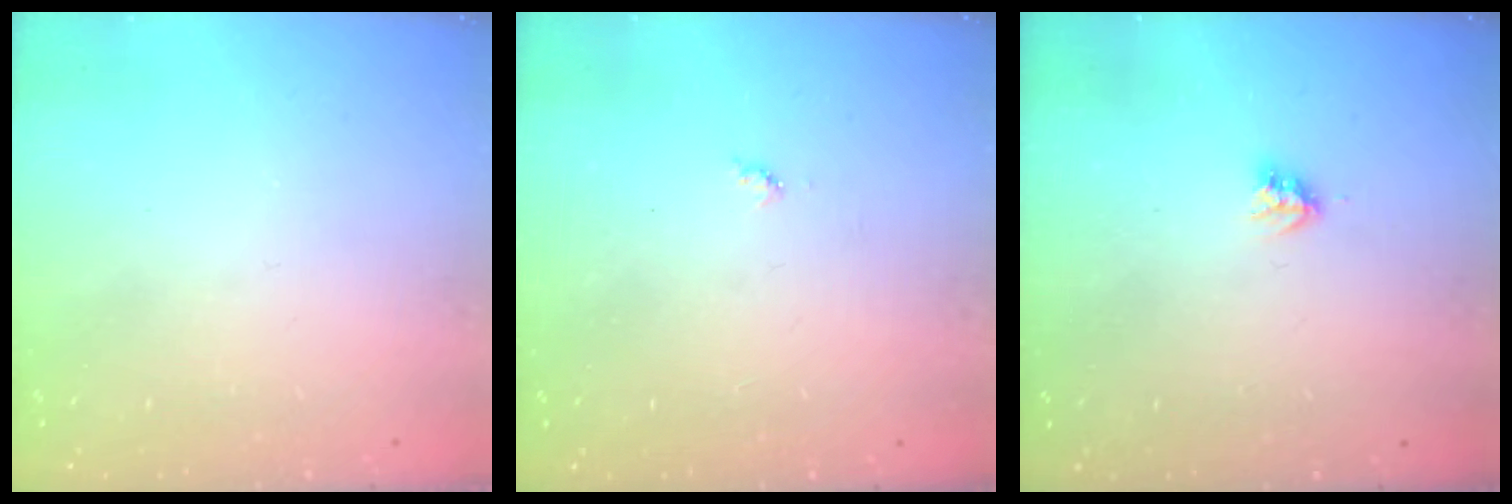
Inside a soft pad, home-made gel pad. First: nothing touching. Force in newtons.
{"total": 3.9, "press": 3.9, "slide": 0.4}
{"total": 3.6, "press": 3.6, "slide": 0.1}